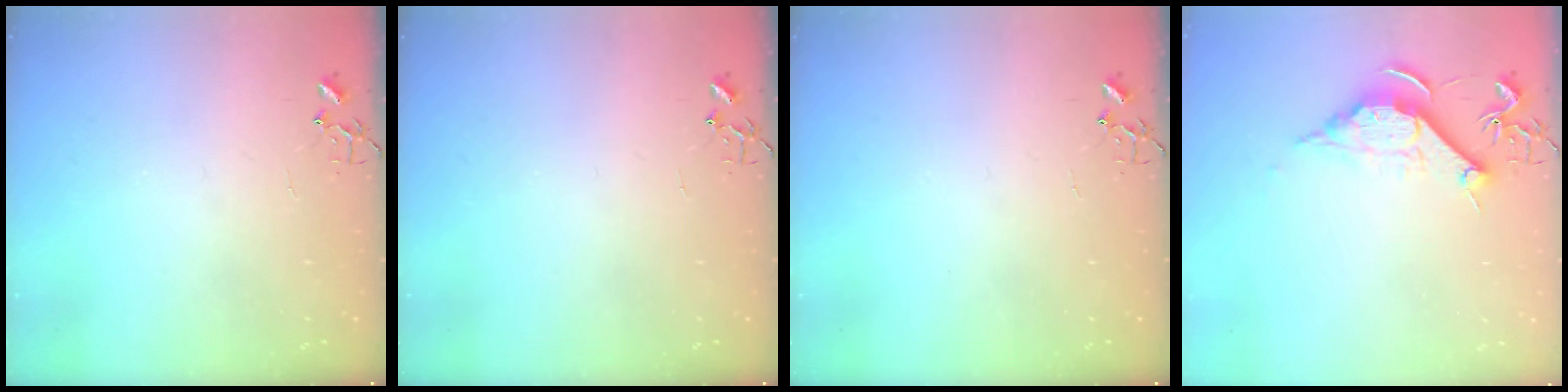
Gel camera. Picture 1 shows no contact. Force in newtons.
{"total": 0.0}
{"total": 0.0}
{"total": 10.5, "press": 10.5, "slide": 0.1}